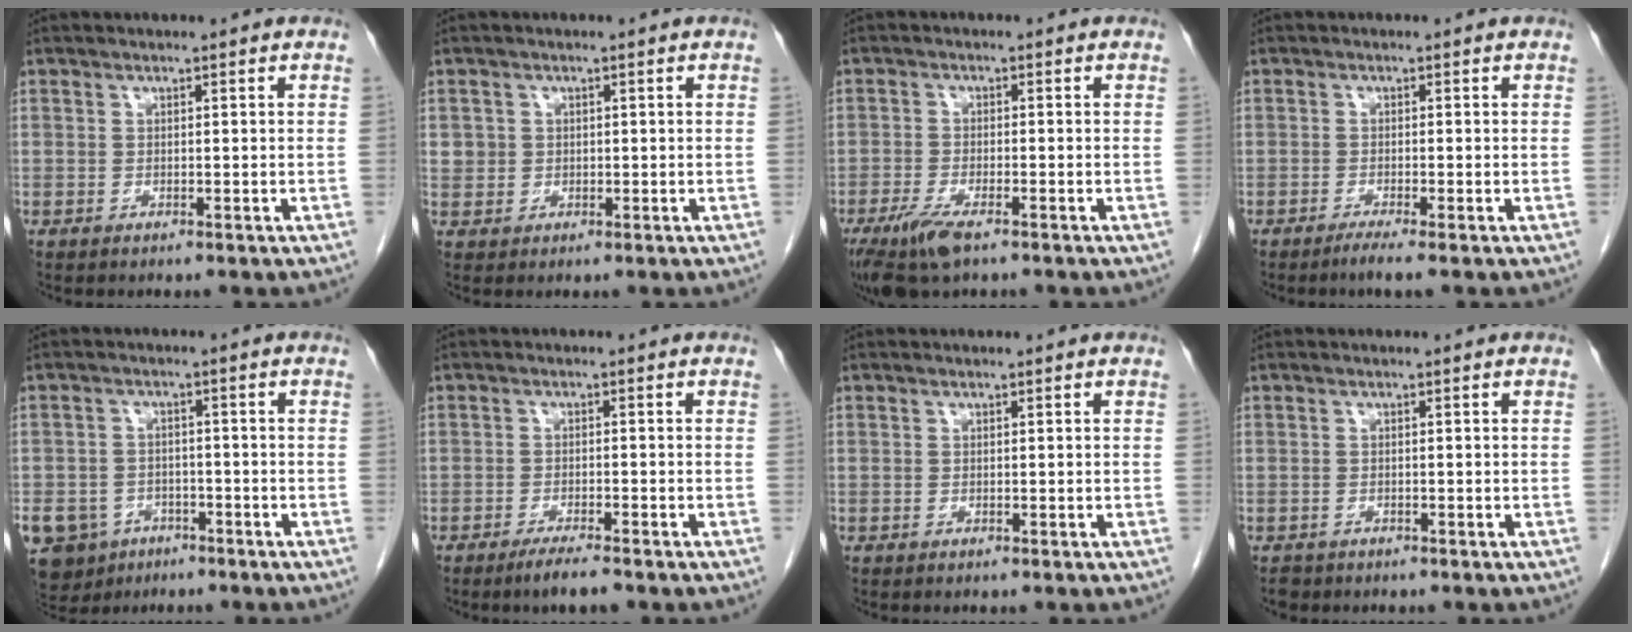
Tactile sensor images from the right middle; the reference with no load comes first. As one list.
[{"total": 2.3, "force": [0.5, 2.3, 0.3], "torque": [0.007, 0.008, 0.010]}, {"total": 6.4, "force": [-4.2, 1.6, 4.6], "torque": [-0.093, -0.016, -0.074]}, {"total": 2.2, "force": [-1.6, -0.6, 1.3], "torque": [-0.033, -0.007, -0.032]}, {"total": 10.2, "force": [-5.7, 7.9, 2.8], "torque": [-0.073, 0.004, -0.083]}, {"total": 3.5, "force": [-2.7, 0.1, 2.3], "torque": [-0.049, -0.009, -0.046]}, {"total": 0.0}, {"total": 1.3, "force": [-1.1, 0.8, 0.1], "torque": [-0.006, 0.000, -0.017]}]